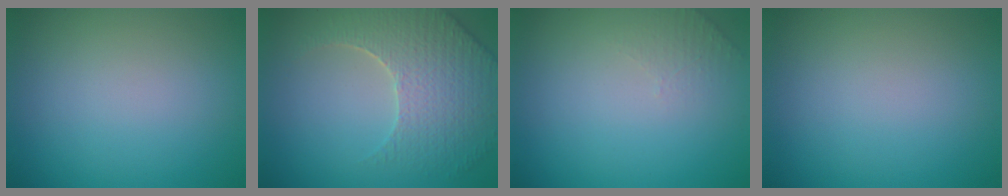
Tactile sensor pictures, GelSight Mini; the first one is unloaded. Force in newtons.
{"total": 5.2, "press": 4.7, "slide": 2.2}
{"total": 1.3, "press": 1.2, "slide": 0.3}
{"total": 0.0}